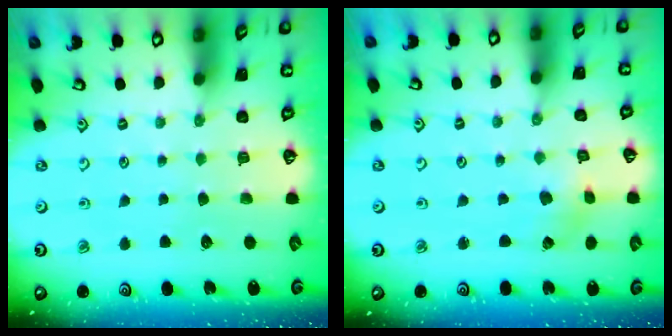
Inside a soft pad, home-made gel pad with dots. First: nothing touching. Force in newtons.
{"total": 2.0, "press": 2.0, "slide": 0.2}